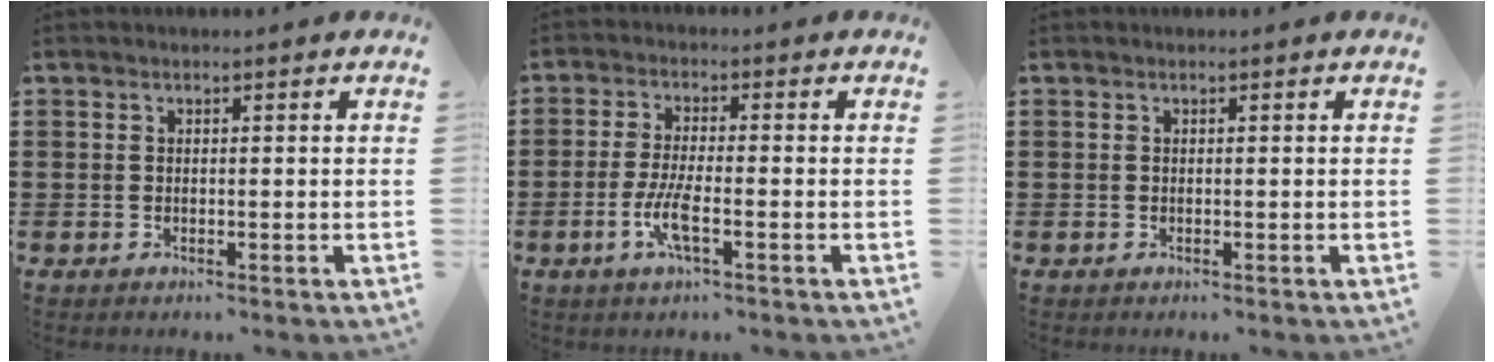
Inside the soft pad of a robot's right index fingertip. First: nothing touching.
{"total": 5.1, "force": [-1.9, 1.0, 4.6], "torque": [-0.104, -0.011, -0.042]}
{"total": 0.0}